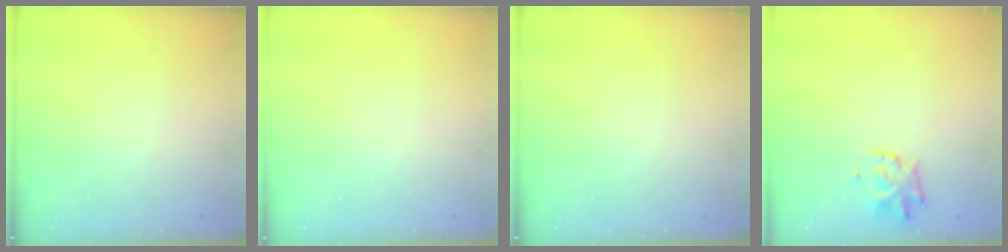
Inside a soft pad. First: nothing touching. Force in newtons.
{"total": 0.0}
{"total": 0.0}
{"total": 2.8, "press": 2.8, "slide": 0.7}